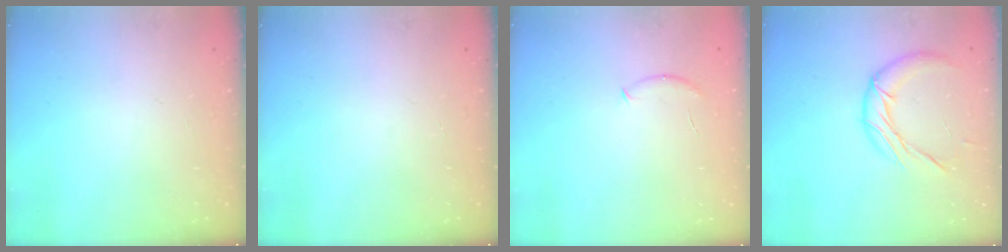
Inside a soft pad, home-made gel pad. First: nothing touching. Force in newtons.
{"total": 0.0}
{"total": 5.8, "press": 5.7, "slide": 1.2}
{"total": 12.0, "press": 11.9, "slide": 0.7}